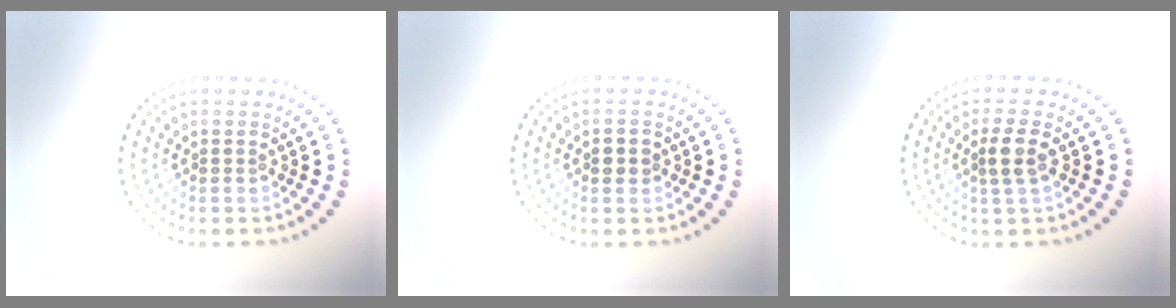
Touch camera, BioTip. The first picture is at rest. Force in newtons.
{"total": 1.2, "press": 1.2, "slide": 0.2}
{"total": 2.0, "press": 1.7, "slide": 1.1}